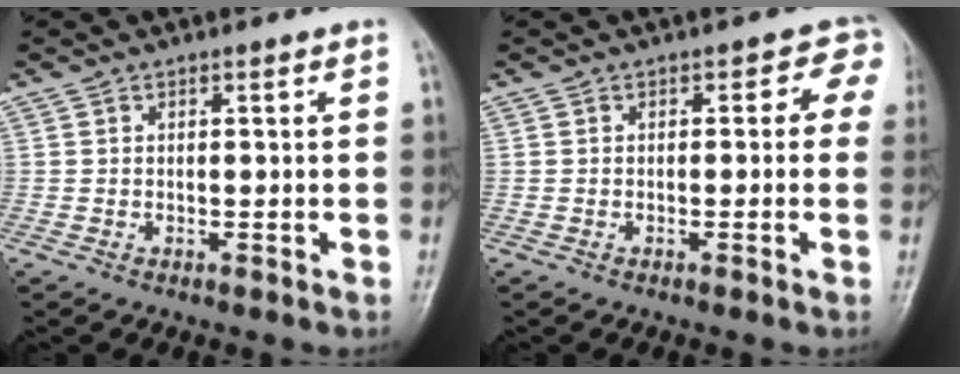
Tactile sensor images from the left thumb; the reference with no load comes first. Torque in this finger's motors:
{"motor_torque": [0.19, -0.13, -0.09, -0.07, -0.02]}